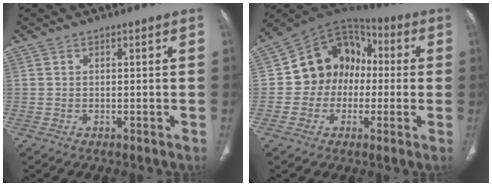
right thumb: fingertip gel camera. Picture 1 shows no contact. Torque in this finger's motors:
{"motor_torque": [0.46, 0.63, 0.20, -0.02, 0.20]}